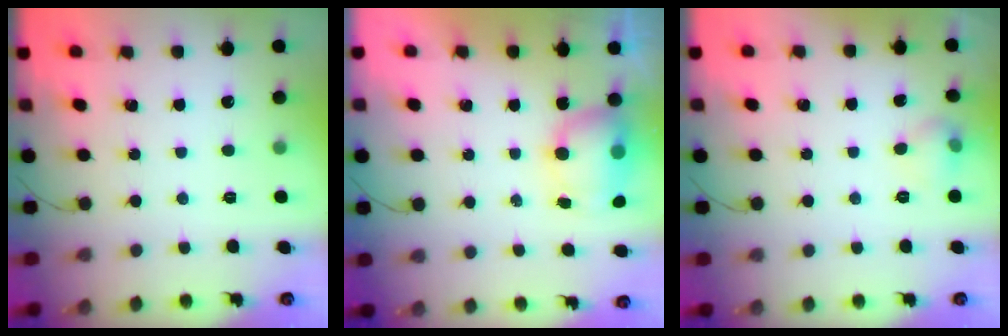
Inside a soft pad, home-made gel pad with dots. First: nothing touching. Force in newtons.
{"total": 11.3, "press": 8.7, "slide": 7.1}
{"total": 6.0, "press": 5.8, "slide": 1.8}